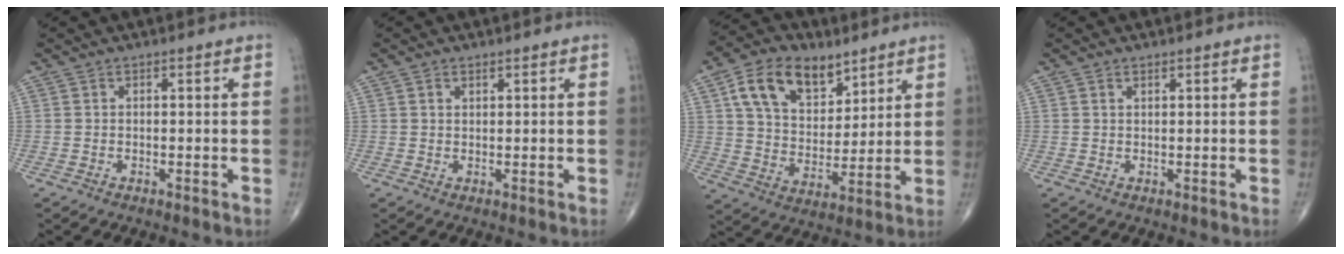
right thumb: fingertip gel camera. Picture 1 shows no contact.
{"total": 1.2, "force": [0.7, 0.7, 0.6], "torque": [-0.008, -0.002, 0.012]}
{"total": 15.2, "force": [8.0, 9.5, 8.8], "torque": [-0.125, -0.028, 0.149]}
{"total": 0.7, "force": [0.5, 0.3, 0.3], "torque": [-0.004, -0.003, 0.008]}